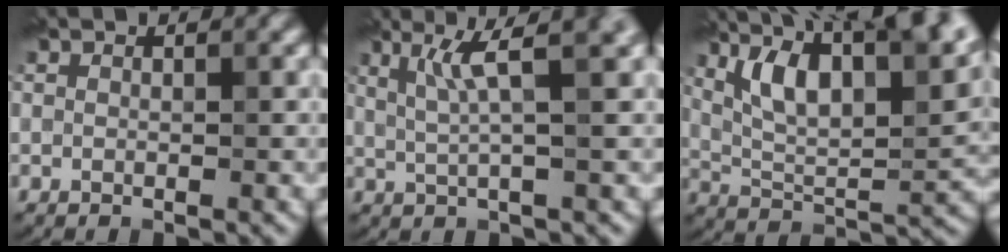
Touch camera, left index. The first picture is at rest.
{"total": 3.6, "force": [0.8, 0.1, 3.5], "torque": [-0.075, 0.005, 0.029]}
{"total": 11.7, "force": [6.2, 4.1, 9.0], "torque": [-0.143, 0.015, 0.101]}